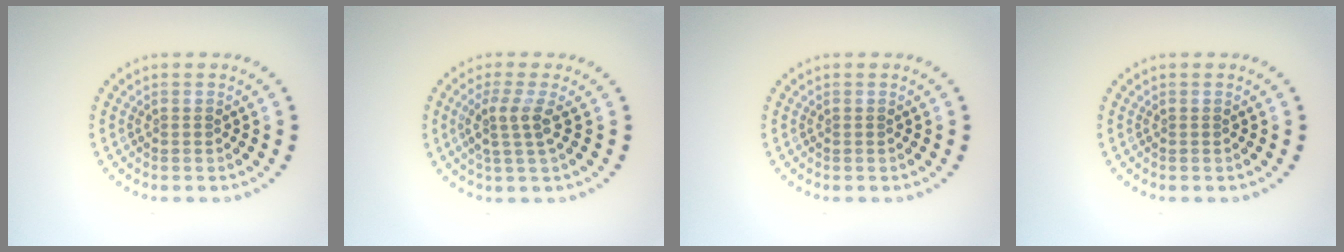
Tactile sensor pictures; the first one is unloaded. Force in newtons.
{"total": 2.5, "press": 1.9, "slide": 1.6}
{"total": 0.0}
{"total": 0.0}